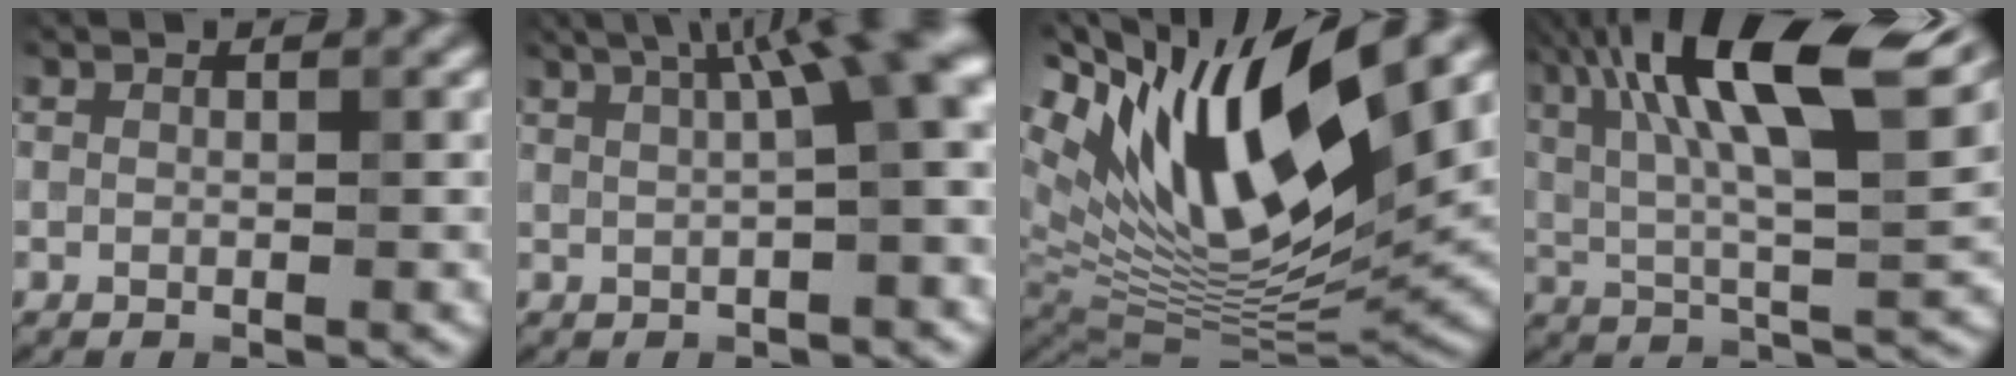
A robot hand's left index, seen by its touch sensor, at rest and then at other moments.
{"total": 10.3, "force": [3.5, 2.8, 9.3], "torque": [-0.081, 0.036, 0.045]}
{"total": 17.1, "force": [6.5, 5.9, 14.7], "torque": [-0.275, 0.010, 0.107]}
{"total": 15.8, "force": [7.0, 4.4, 13.4], "torque": [-0.242, 0.021, 0.119]}